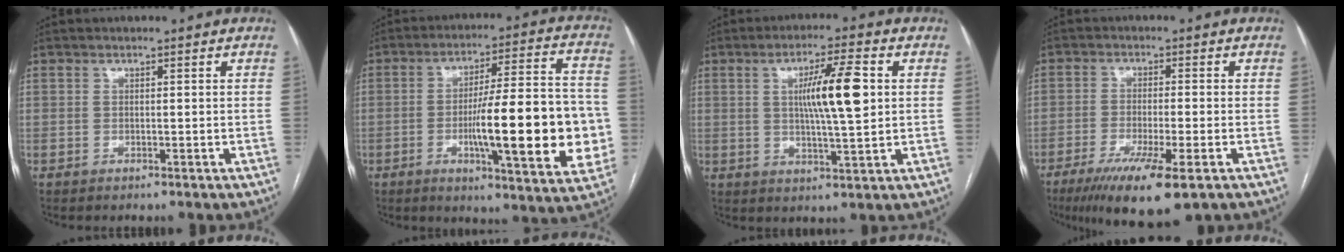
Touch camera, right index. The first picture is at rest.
{"total": 20.5, "force": [-3.6, 3.4, 19.9], "torque": [-0.255, 0.012, -0.045]}
{"total": 9.5, "force": [1.7, 0.7, 9.3], "torque": [-0.160, 0.002, 0.029]}
{"total": 11.1, "force": [-6.5, 1.5, 8.9], "torque": [-0.150, -0.028, -0.103]}